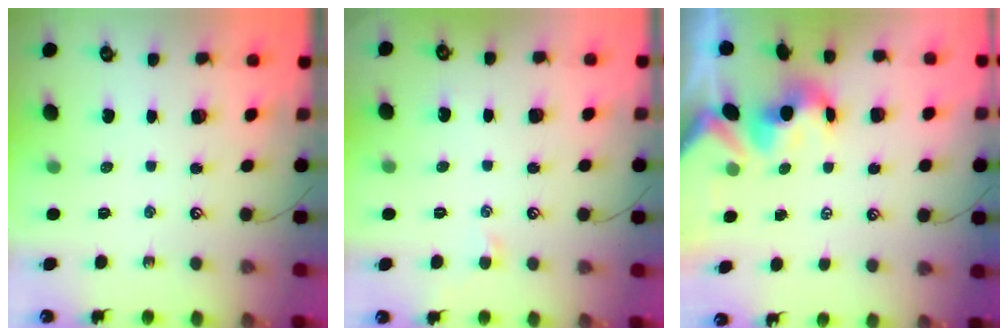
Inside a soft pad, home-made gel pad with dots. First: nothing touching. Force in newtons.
{"total": 0.0}
{"total": 1.7, "press": 1.5, "slide": 0.7}